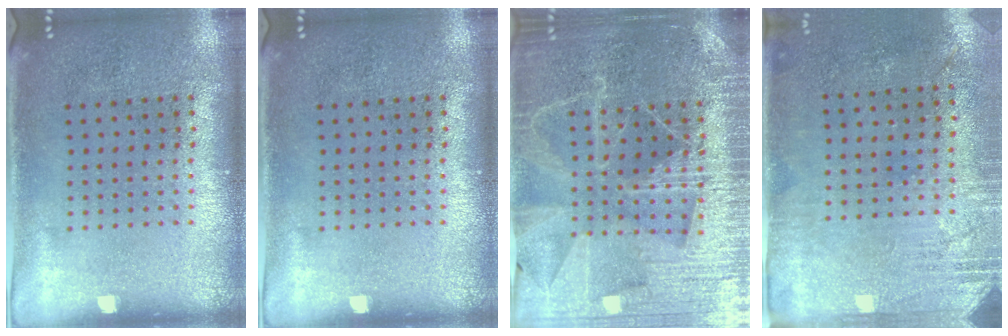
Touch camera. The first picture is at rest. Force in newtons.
{"total": 0.0}
{"total": 4.7, "press": 4.3, "slide": 1.9}
{"total": 2.8, "press": 2.4, "slide": 1.5}